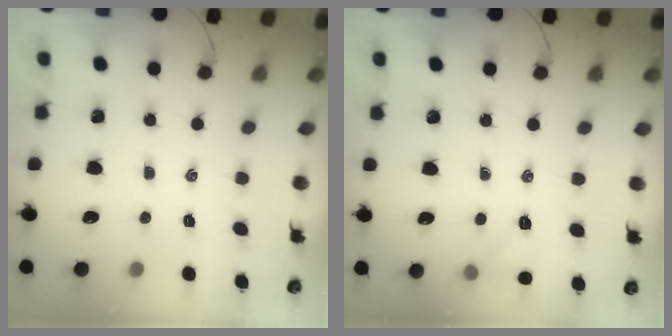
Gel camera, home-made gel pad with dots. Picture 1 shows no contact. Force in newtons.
{"total": 5.2, "press": 5.0, "slide": 1.5}